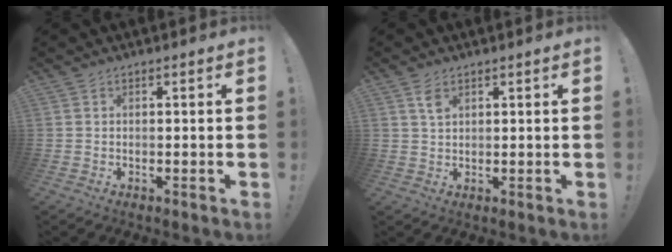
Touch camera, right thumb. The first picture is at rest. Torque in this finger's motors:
{"motor_torque": [0.22, 0.64, 0.36, -0.21, -0.12]}